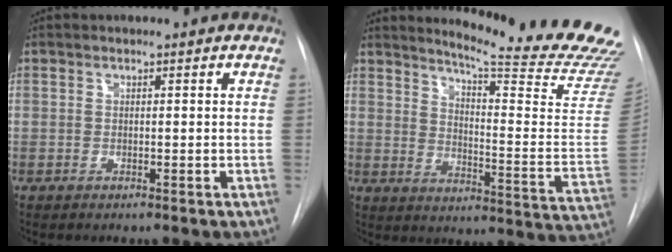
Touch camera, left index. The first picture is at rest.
{"total": 23.7, "force": [21.3, 0.0, 10.4], "torque": [-0.149, -0.133, 0.257]}